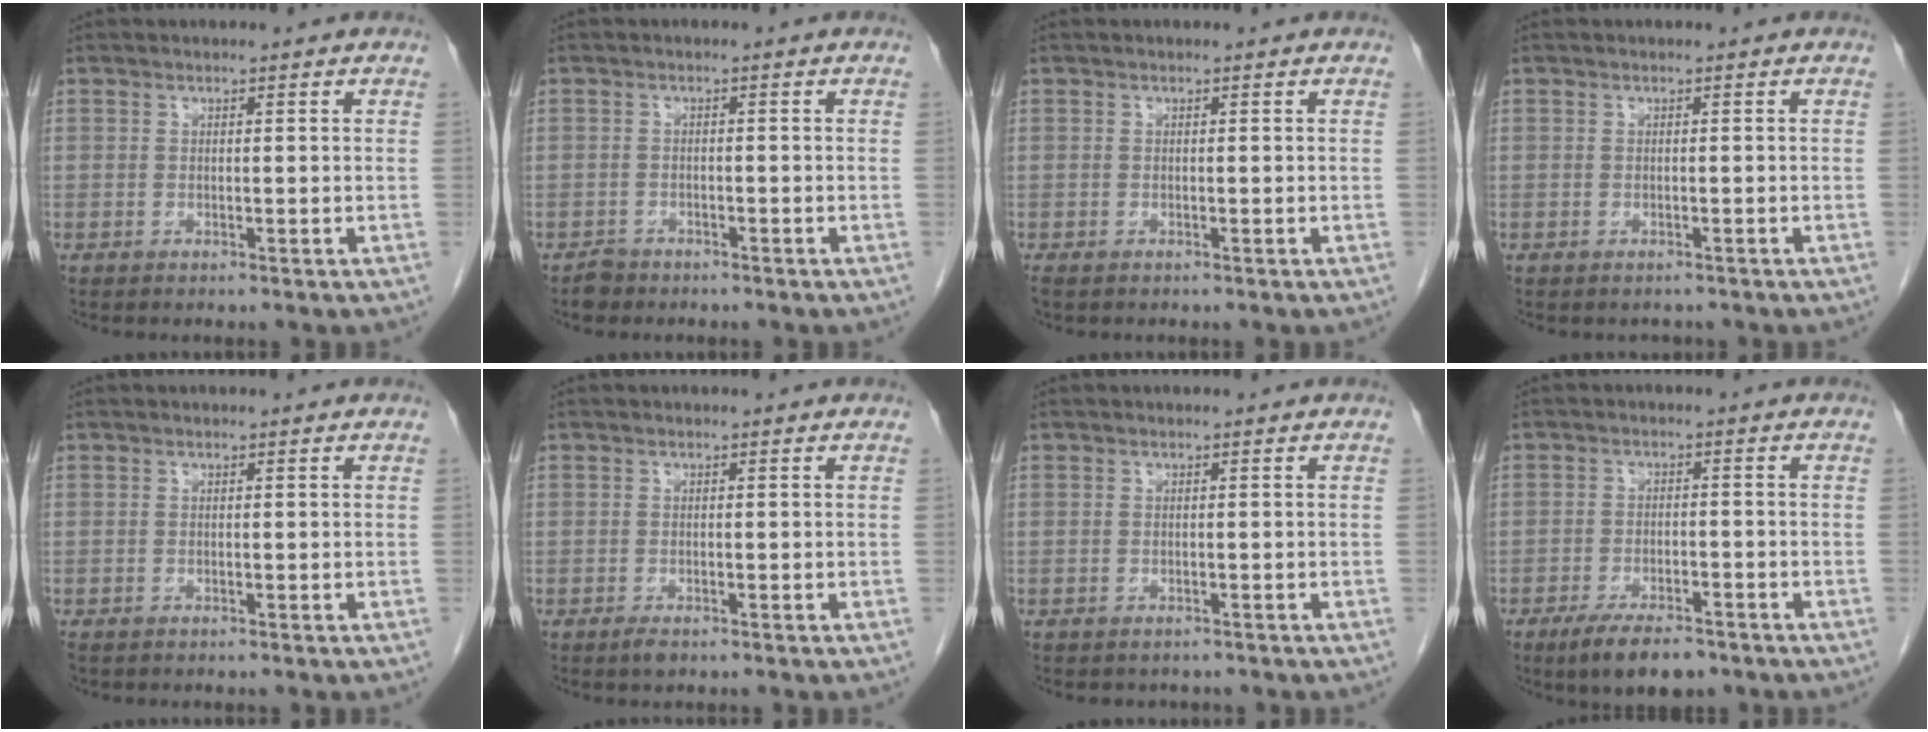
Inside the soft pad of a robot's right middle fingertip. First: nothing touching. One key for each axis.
{"total": 1.9, "fx": -1.5, "fy": 1.0, "fz": 0.1, "tx": -0.009, "ty": 0.003, "tz": -0.026}
{"total": 1.4, "fx": -1.0, "fy": 0.7, "fz": 0.7, "tx": -0.015, "ty": -0.004, "tz": -0.015}
{"total": 0.8, "fx": -0.7, "fy": 0.3, "fz": 0.0, "tx": -0.008, "ty": -0.002, "tz": -0.010}
{"total": 0.8, "fx": -0.6, "fy": 0.4, "fz": 0.3, "tx": -0.008, "ty": -0.001, "tz": -0.009}
{"total": 1.3, "fx": -0.9, "fy": 0.5, "fz": 0.9, "tx": -0.019, "ty": -0.002, "tz": -0.013}
{"total": 1.7, "fx": -1.5, "fy": 0.8, "fz": 0.1, "tx": -0.008, "ty": -0.001, "tz": -0.021}
{"total": 7.4, "fx": -5.4, "fy": 2.6, "fz": 4.4, "tx": -0.076, "ty": -0.008, "tz": -0.087}